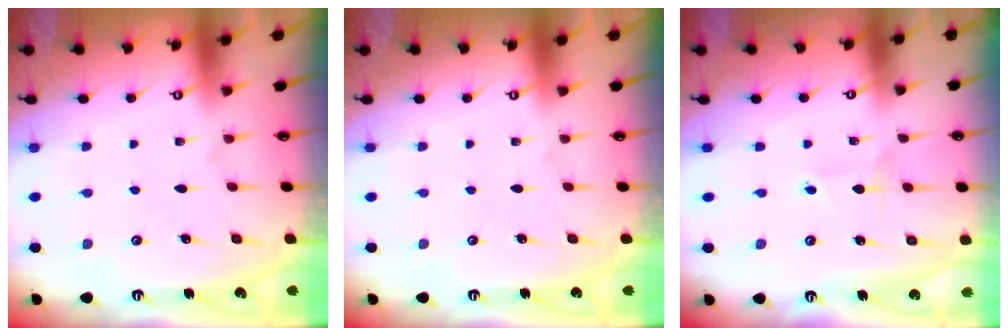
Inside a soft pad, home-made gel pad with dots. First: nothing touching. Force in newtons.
{"total": 0.0}
{"total": 1.4, "press": 1.4, "slide": 0.1}